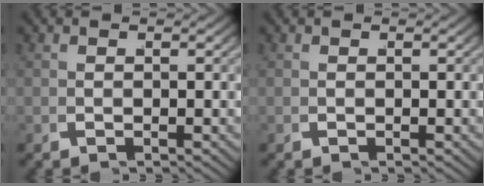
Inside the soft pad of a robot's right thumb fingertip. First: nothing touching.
{"total": 0.0}